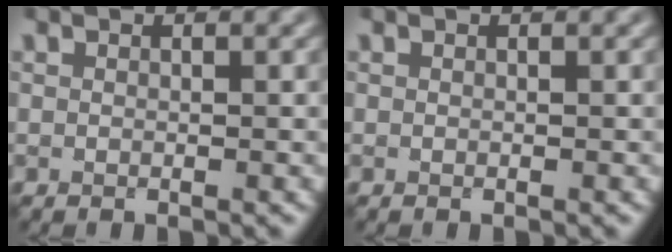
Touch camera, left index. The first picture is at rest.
{"total": 0.0}